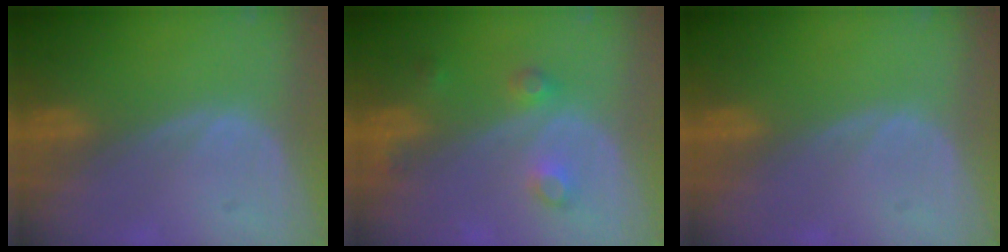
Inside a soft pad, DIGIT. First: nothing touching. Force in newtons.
{"total": 3.7, "press": 3.4, "slide": 1.4}
{"total": 0.0}